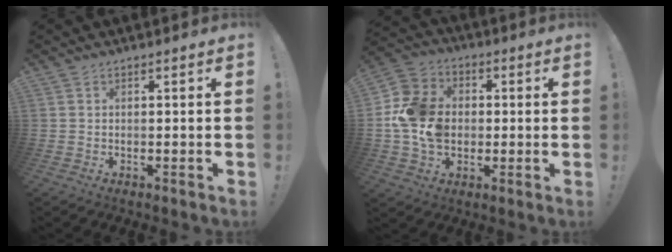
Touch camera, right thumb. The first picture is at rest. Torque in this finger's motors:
{"motor_torque": [0.60, 0.11, 0.43, 0.34, 0.40]}